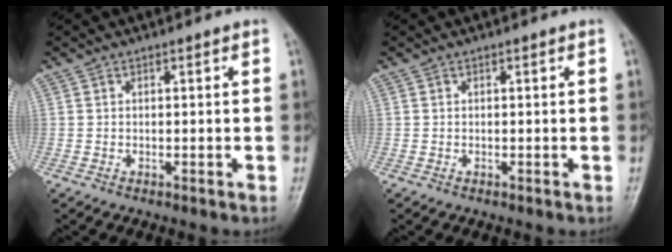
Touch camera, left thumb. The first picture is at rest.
{"total": 0.0}